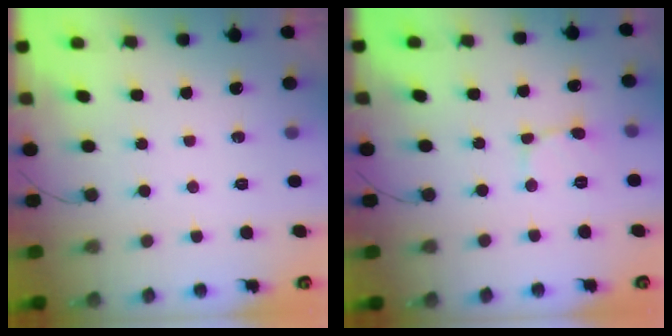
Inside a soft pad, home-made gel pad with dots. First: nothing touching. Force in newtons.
{"total": 2.4, "press": 2.4, "slide": 0.2}